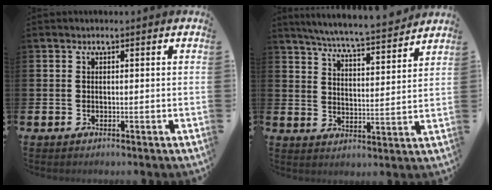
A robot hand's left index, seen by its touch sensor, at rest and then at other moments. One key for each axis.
{"total": 6.3, "fx": 6.0, "fy": -0.3, "fz": 1.7, "tx": -0.050, "ty": -0.051, "tz": 0.103}